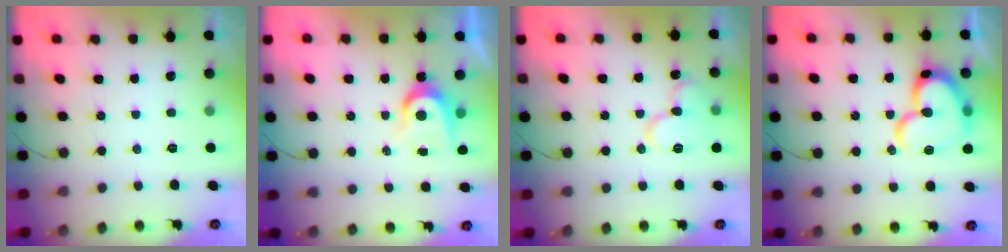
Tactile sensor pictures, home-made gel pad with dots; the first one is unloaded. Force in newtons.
{"total": 6.4, "press": 6.4, "slide": 0.4}
{"total": 12.4, "press": 12.3, "slide": 1.5}
{"total": 18.9, "press": 18.8, "slide": 1.9}